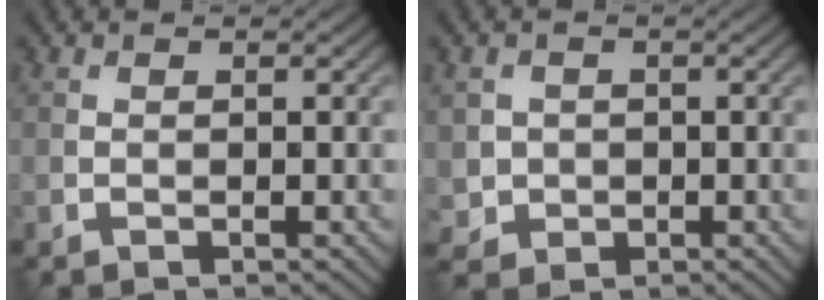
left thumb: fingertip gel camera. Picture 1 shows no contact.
{"total": 2.7, "force": [0.0, 2.7, 0.4], "torque": [-0.012, -0.009, -0.003]}